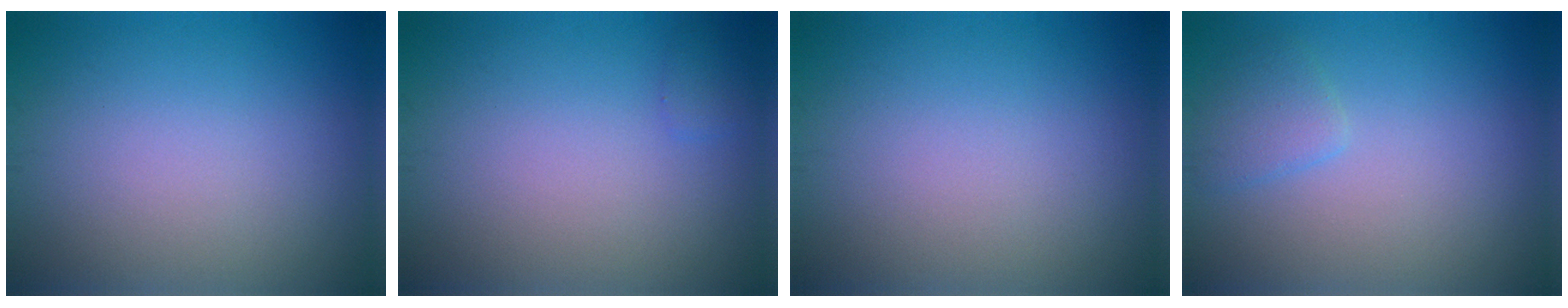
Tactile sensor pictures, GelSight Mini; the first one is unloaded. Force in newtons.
{"total": 0.7, "press": 0.7, "slide": 0.0}
{"total": 0.0}
{"total": 1.8, "press": 1.8, "slide": 0.2}